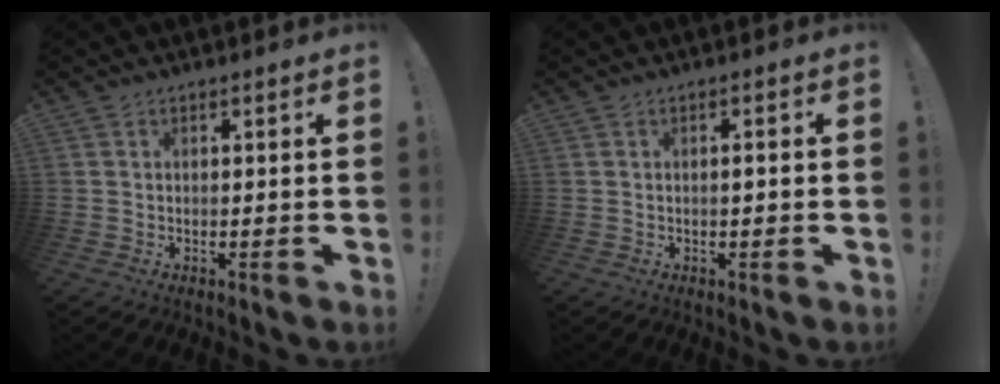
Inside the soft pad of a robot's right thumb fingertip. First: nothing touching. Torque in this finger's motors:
{"motor_torque": [-0.11, -0.30, -0.16, 0.30, 0.07]}